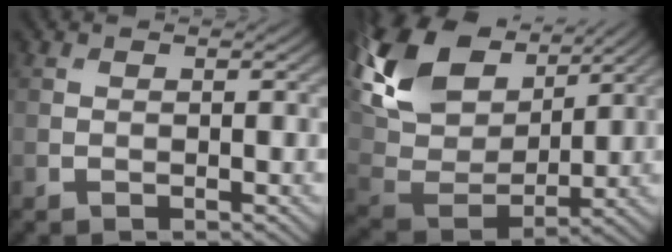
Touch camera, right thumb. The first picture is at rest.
{"total": 15.9, "force": [9.1, 8.8, 9.6], "torque": [-0.257, 0.041, 0.169]}